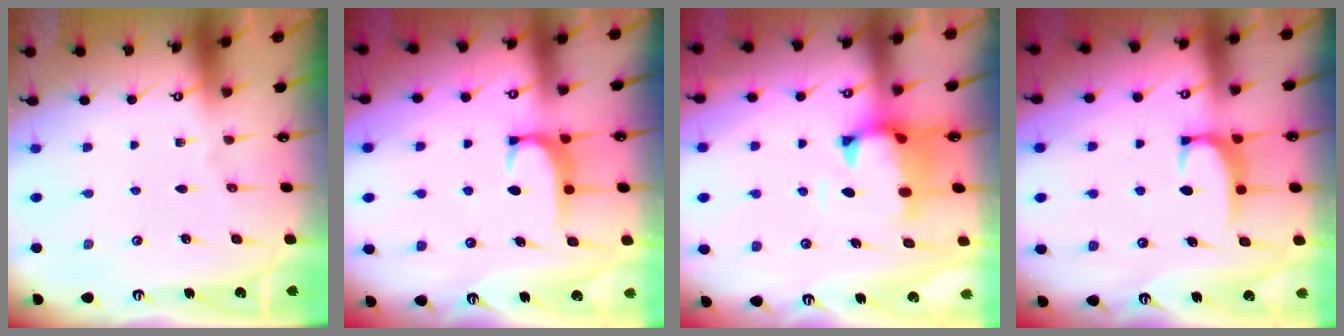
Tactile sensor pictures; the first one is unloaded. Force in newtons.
{"total": 1.8, "press": 1.7, "slide": 0.5}
{"total": 1.6, "press": 0.7, "slide": 1.4}
{"total": 1.9, "press": 1.8, "slide": 0.5}